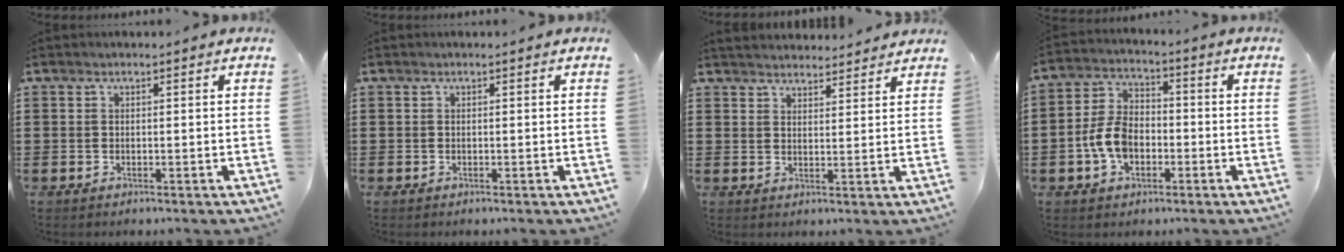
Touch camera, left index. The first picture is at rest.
{"total": 0.0}
{"total": 3.1, "force": [3.1, 0.3, -0.1], "torque": [-0.007, -0.010, 0.058]}
{"total": 7.5, "force": [-2.1, 4.9, 5.3], "torque": [-0.127, 0.007, -0.044]}